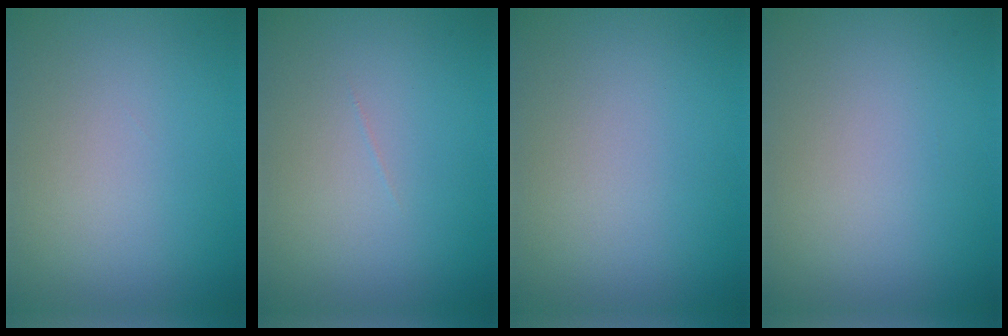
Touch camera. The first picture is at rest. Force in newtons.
{"total": 0.0}
{"total": 0.0}
{"total": 0.0}